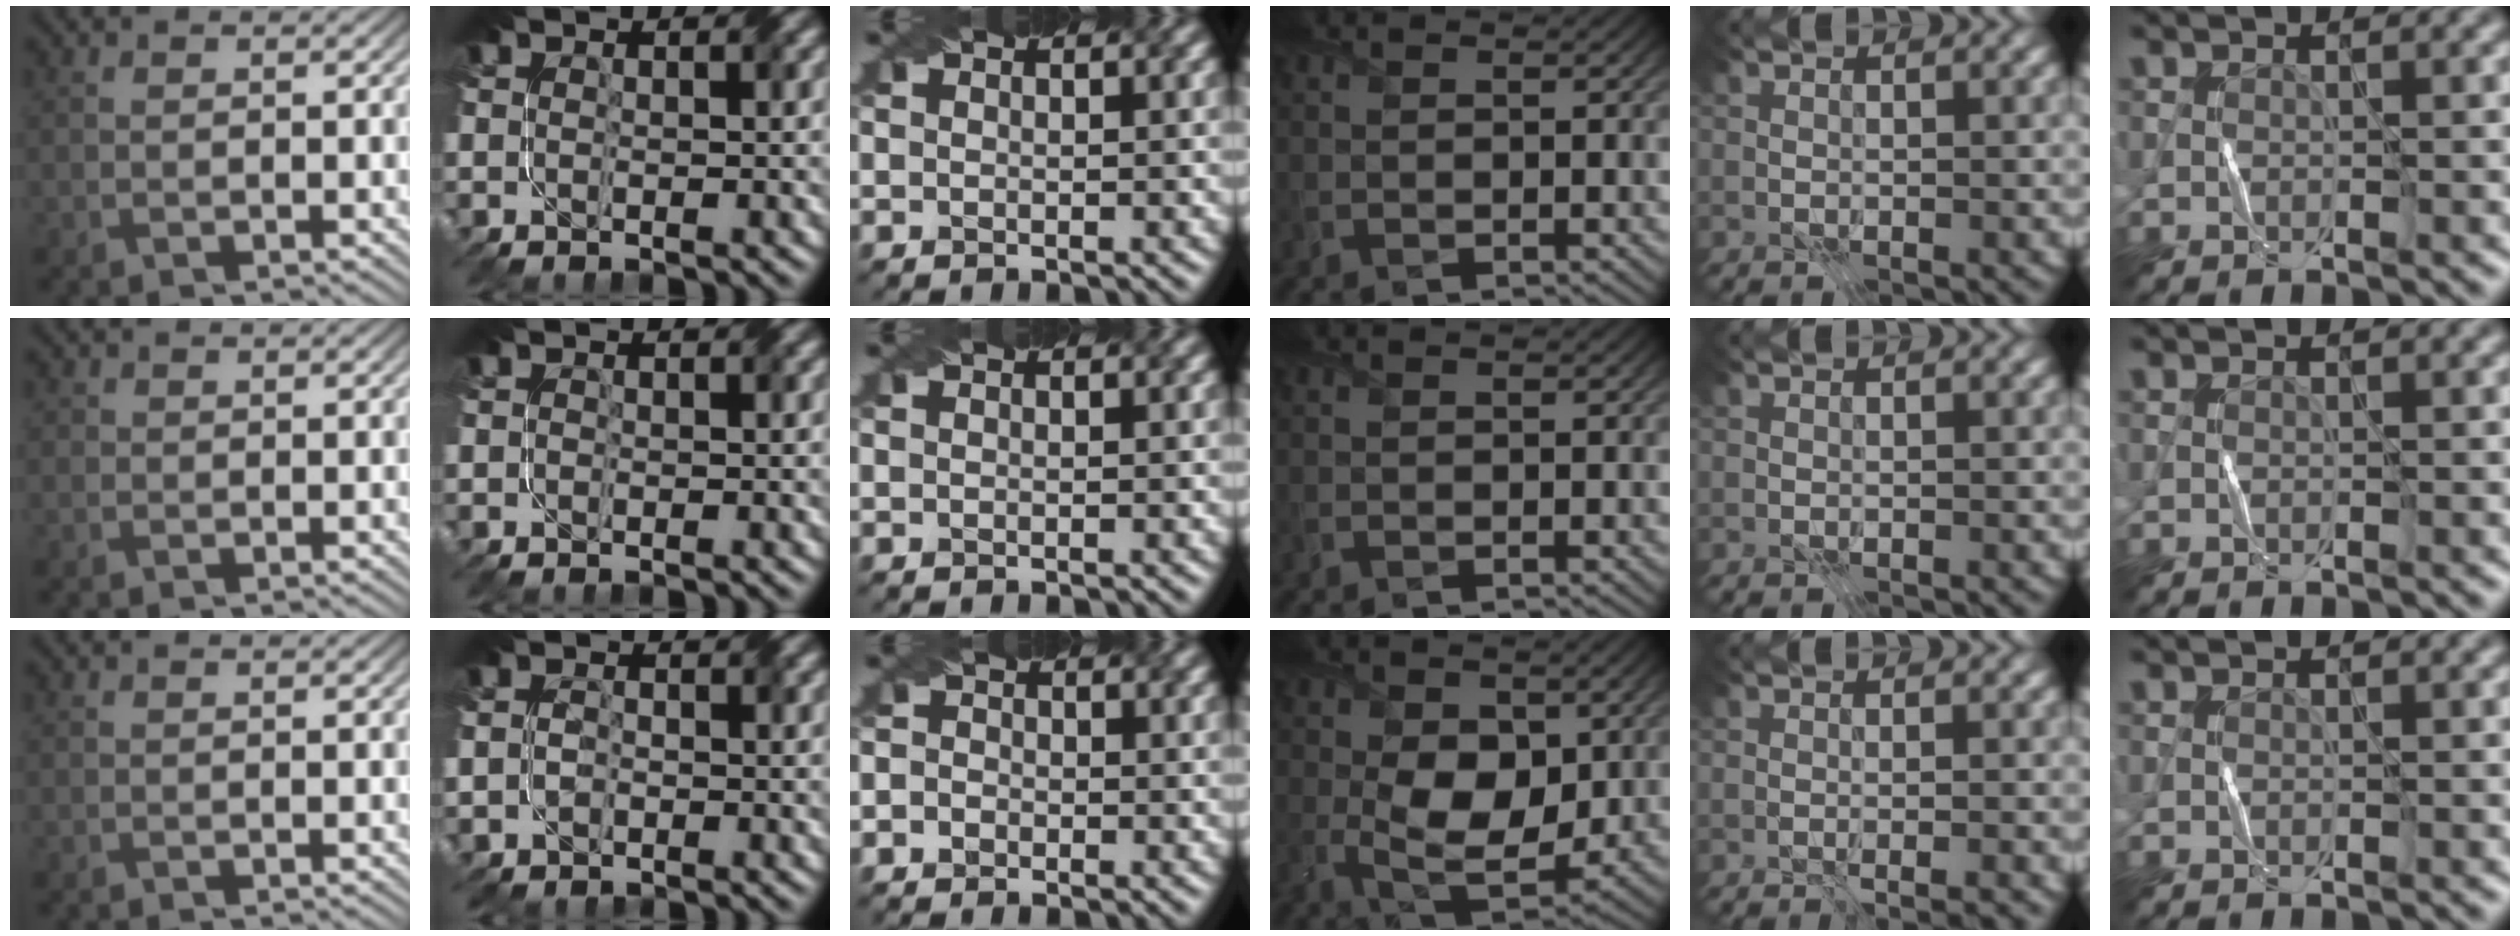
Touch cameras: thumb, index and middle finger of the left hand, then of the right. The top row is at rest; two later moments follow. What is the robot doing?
{"motion": "fold", "object": "paper"}